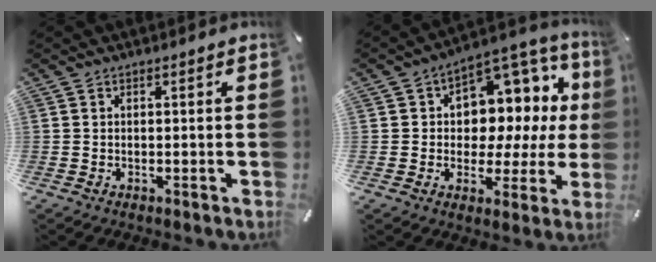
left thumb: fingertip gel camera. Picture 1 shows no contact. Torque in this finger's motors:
{"motor_torque": [1.37, 1.87, 1.11, -0.28, 0.23]}